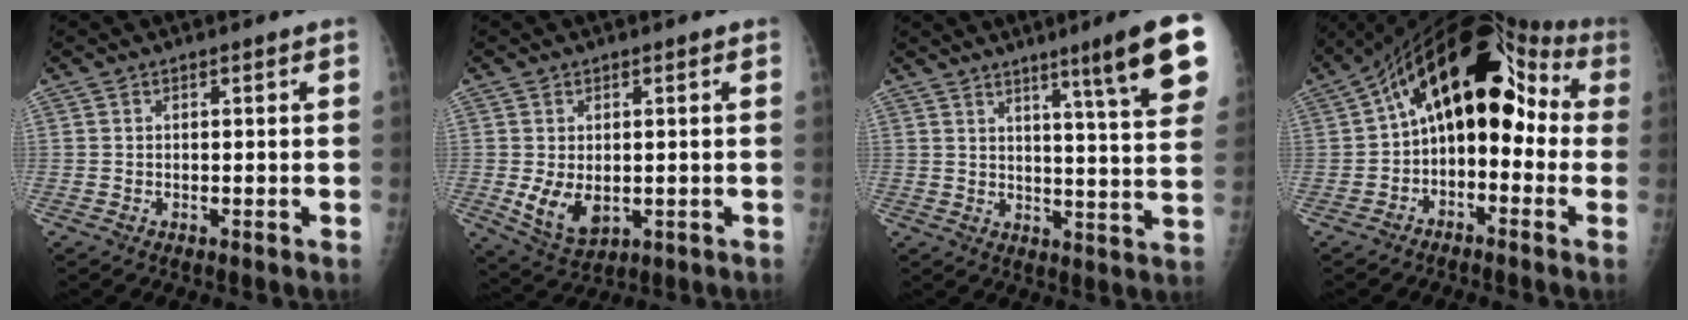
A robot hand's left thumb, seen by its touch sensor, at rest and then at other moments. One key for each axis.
{"total": 6.8, "fx": -0.7, "fy": 4.5, "fz": 5.1, "tx": -0.078, "ty": -0.017, "tz": 0.004}
{"total": 14.7, "fx": 8.0, "fy": 0.6, "fz": 12.3, "tx": -0.157, "ty": -0.038, "tz": 0.106}
{"total": 17.8, "fx": 1.3, "fy": 10.3, "fz": 14.4, "tx": -0.175, "ty": 0.063, "tz": 0.007}